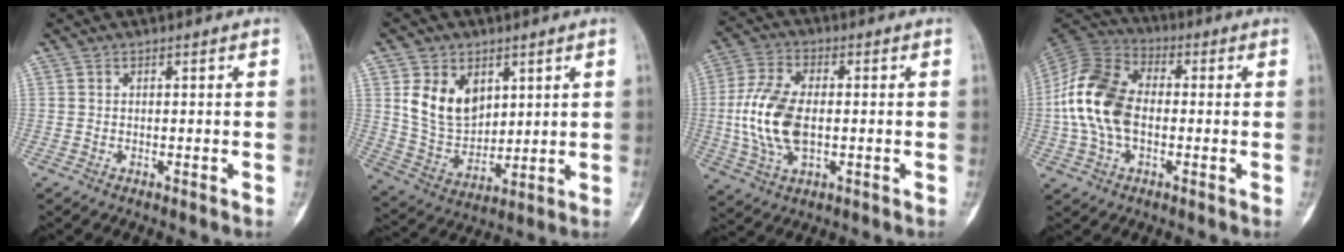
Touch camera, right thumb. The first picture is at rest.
{"total": 12.2, "force": [4.5, 8.7, 7.3], "torque": [-0.097, -0.028, 0.101]}
{"total": 13.3, "force": [-0.8, 7.4, 11.0], "torque": [-0.233, 0.006, -0.013]}
{"total": 15.5, "force": [-0.9, 10.1, 11.6], "torque": [-0.234, 0.030, -0.022]}